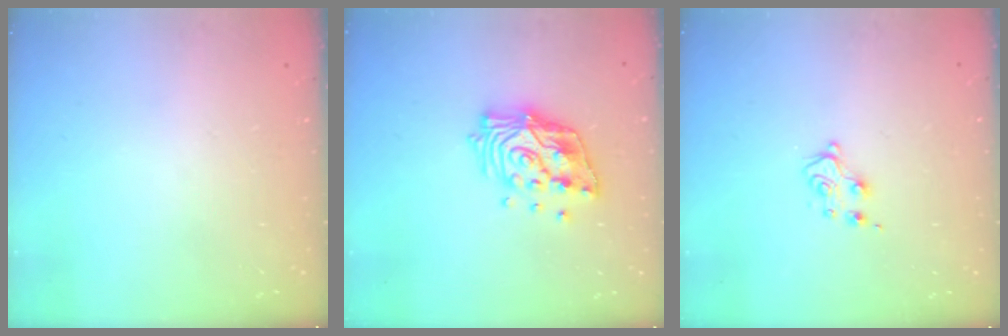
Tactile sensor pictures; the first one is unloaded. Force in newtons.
{"total": 15.4, "press": 15.3, "slide": 1.6}
{"total": 5.4, "press": 5.4, "slide": 0.7}